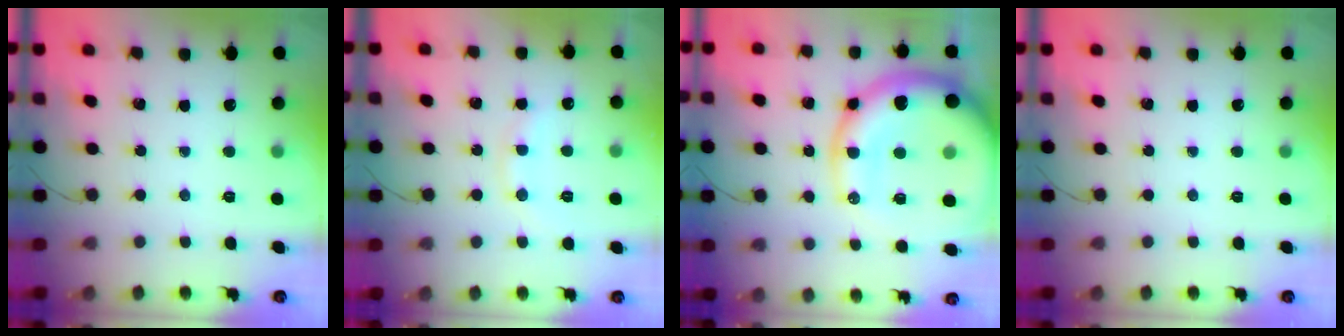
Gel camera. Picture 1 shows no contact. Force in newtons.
{"total": 9.3, "press": 9.2, "slide": 1.2}
{"total": 28.5, "press": 27.8, "slide": 6.0}
{"total": 0.0}